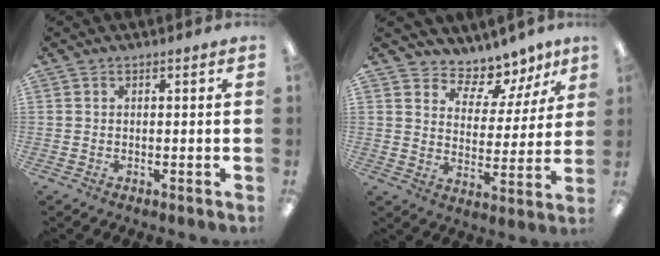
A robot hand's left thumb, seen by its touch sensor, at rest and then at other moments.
{"total": 8.2, "force": [7.1, 3.5, 1.7], "torque": [-0.033, -0.067, 0.127]}